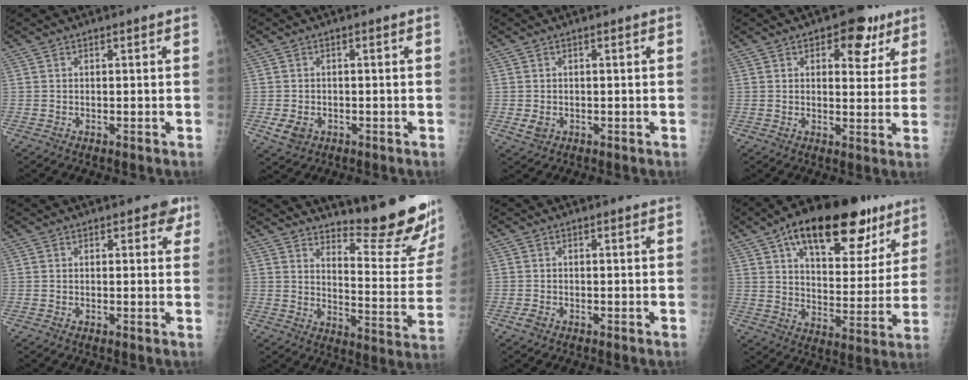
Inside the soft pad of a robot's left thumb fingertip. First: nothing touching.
{"total": 3.6, "force": [-1.3, 2.7, 1.9], "torque": [-0.030, 0.000, -0.014]}
{"total": 2.0, "force": [-0.5, 1.5, 1.2], "torque": [-0.020, -0.002, -0.005]}
{"total": 8.0, "force": [4.1, 4.6, 5.1], "torque": [-0.025, -0.013, 0.048]}
{"total": 2.7, "force": [1.4, 1.7, 1.6], "torque": [0.008, -0.001, 0.009]}
{"total": 17.7, "force": [15.4, 2.0, 8.5], "torque": [-0.092, -0.174, 0.201]}
{"total": 1.2, "force": [-0.8, 0.7, 0.6], "torque": [-0.013, -0.001, -0.017]}
{"total": 25.3, "force": [14.1, 11.8, 17.4], "torque": [-0.224, -0.014, 0.213]}